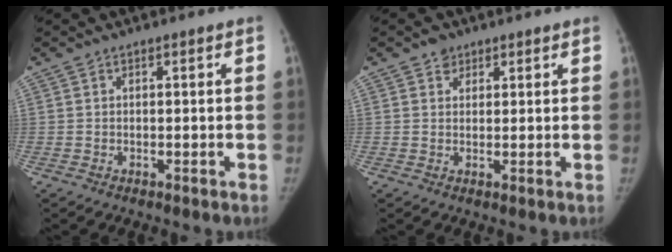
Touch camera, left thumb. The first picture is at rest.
{"total": 2.4, "force": [1.5, 1.8, 0.4], "torque": [0.011, -0.006, 0.017]}